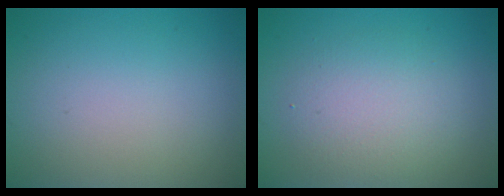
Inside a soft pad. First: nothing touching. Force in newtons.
{"total": 4.0, "press": 4.0, "slide": 0.5}